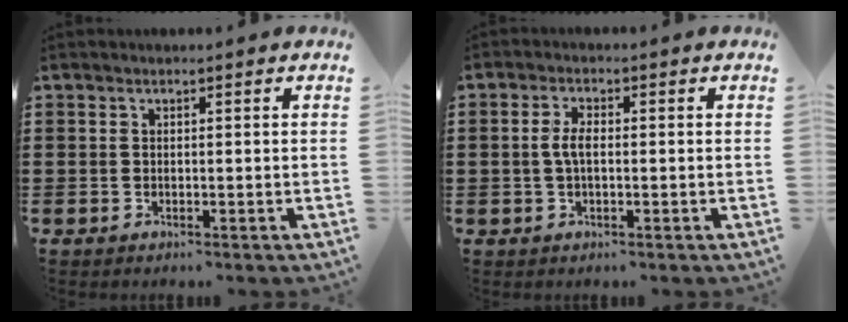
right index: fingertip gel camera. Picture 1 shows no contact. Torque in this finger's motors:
{"motor_torque": [0.58, 0.46, 0.35, 0.11]}